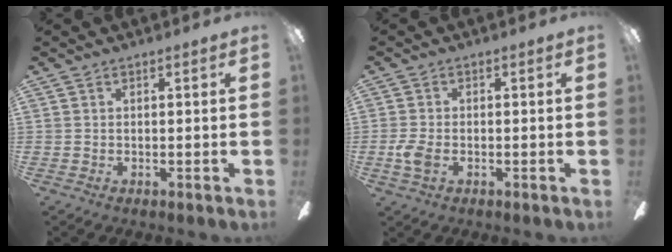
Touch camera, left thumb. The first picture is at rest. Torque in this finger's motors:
{"motor_torque": [-0.58, 0.41, 0.65, 0.14, 0.01]}